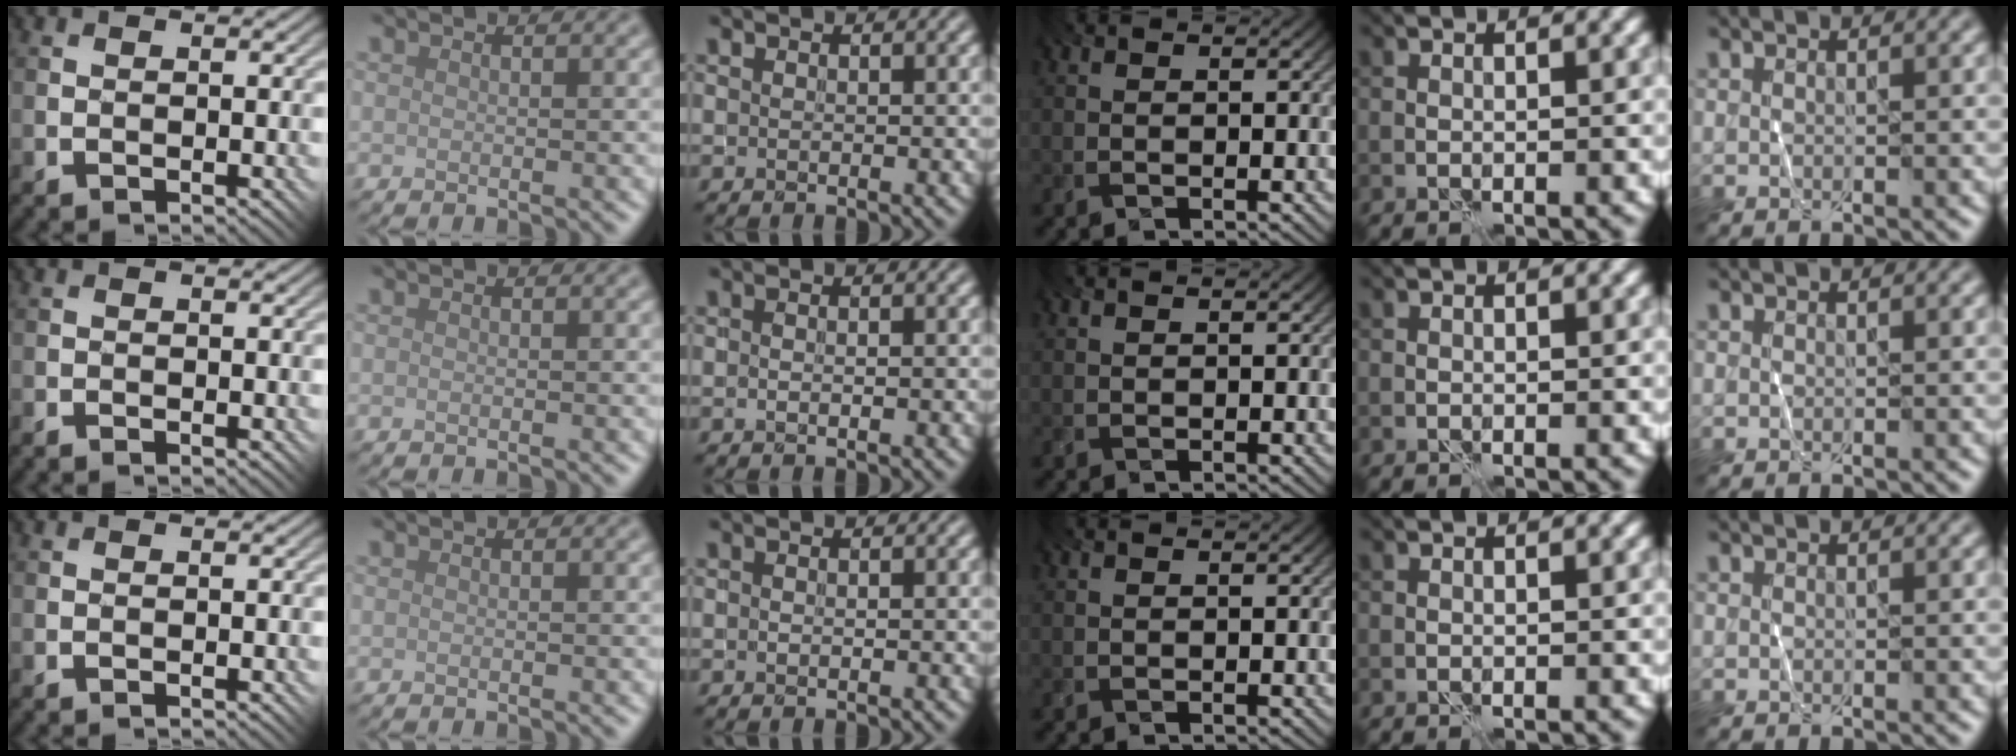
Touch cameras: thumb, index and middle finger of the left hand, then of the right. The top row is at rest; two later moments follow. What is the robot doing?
{"motion": "fold", "object": "shorts"}